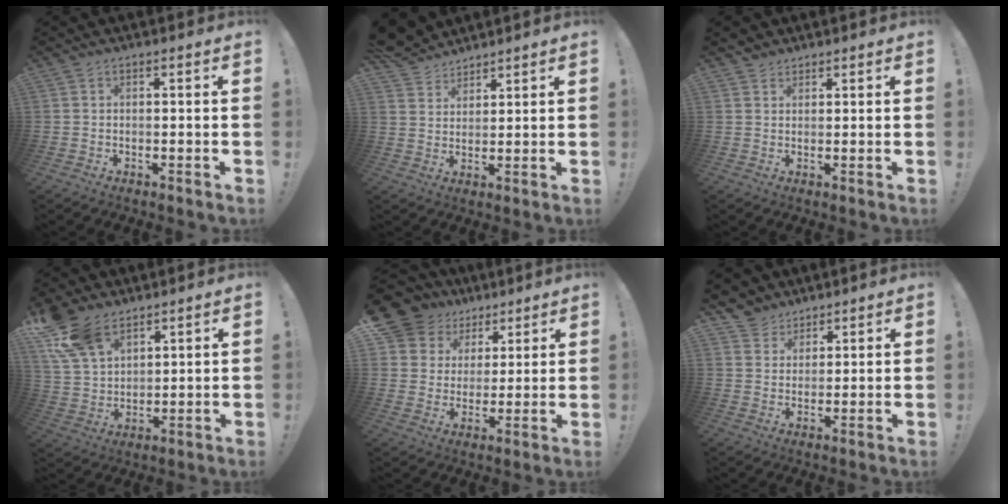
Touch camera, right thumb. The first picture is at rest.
{"total": 7.3, "force": [6.3, 3.5, 1.1], "torque": [-0.032, -0.039, 0.125]}
{"total": 2.3, "force": [1.9, 1.4, 0.1], "torque": [0.003, -0.013, 0.034]}
{"total": 13.6, "force": [9.0, 8.0, 6.4], "torque": [-0.138, -0.046, 0.176]}
{"total": 12.6, "force": [7.8, 9.4, 3.3], "torque": [-0.058, -0.053, 0.160]}
{"total": 5.5, "force": [4.1, 3.7, 0.1], "torque": [-0.009, -0.032, 0.082]}